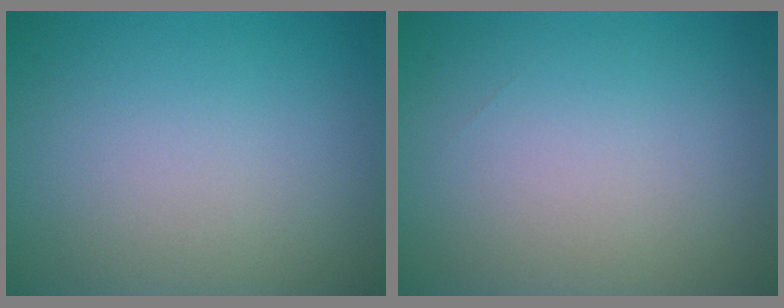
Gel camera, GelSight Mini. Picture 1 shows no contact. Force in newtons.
{"total": 0.0}